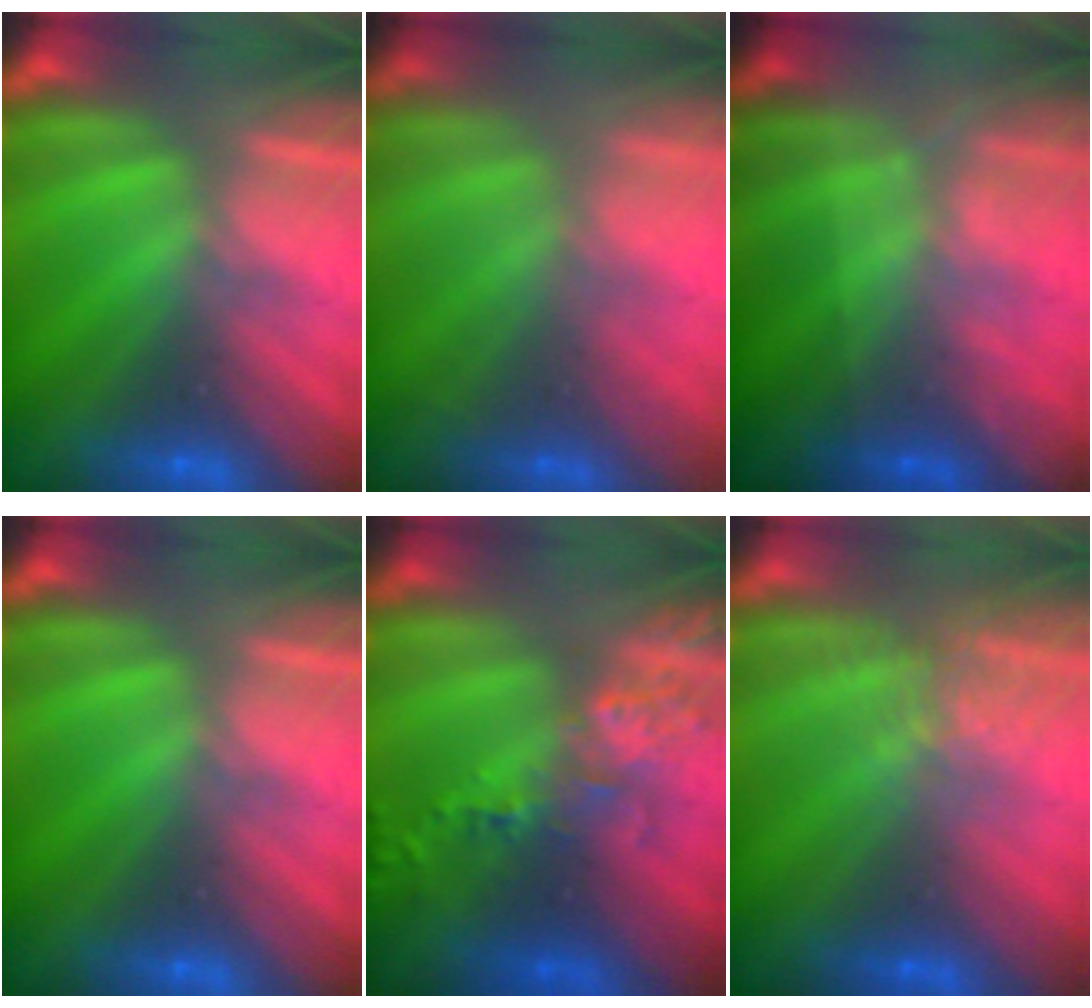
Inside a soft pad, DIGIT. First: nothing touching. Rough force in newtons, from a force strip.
{"total": 1.7}
{"total": 1.7}
{"total": 0.0}
{"total": 5.5}
{"total": 2.8}